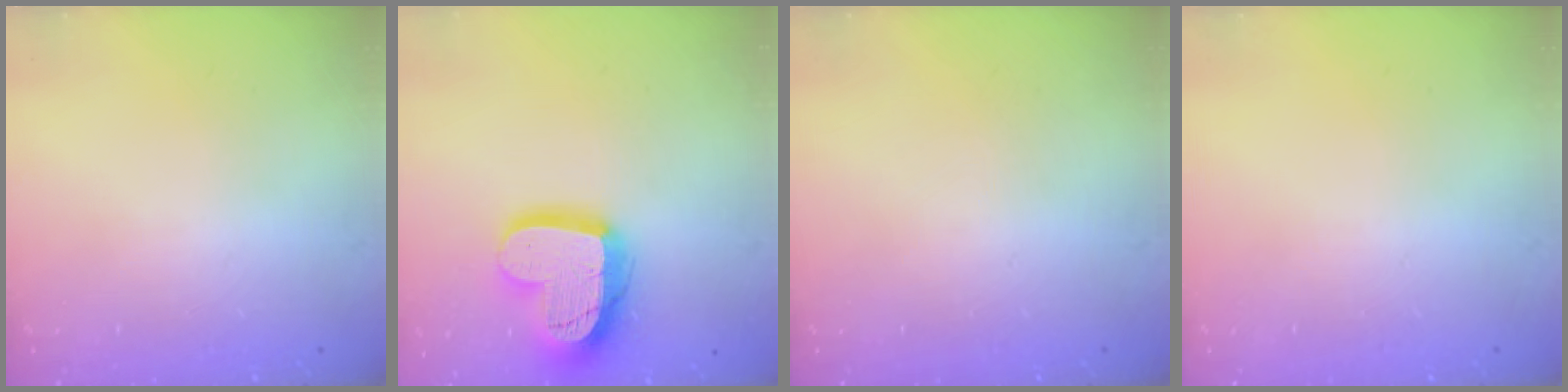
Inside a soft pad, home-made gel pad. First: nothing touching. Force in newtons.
{"total": 18.8, "press": 18.7, "slide": 1.8}
{"total": 0.0}
{"total": 0.0}